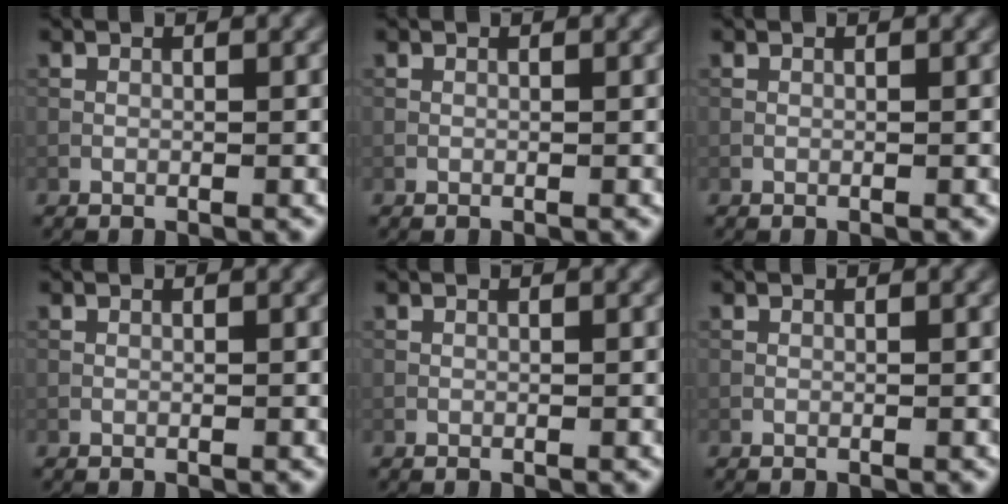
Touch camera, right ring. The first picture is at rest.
{"total": 0.0}
{"total": 0.0}
{"total": 0.0}
{"total": 0.0}
{"total": 0.0}